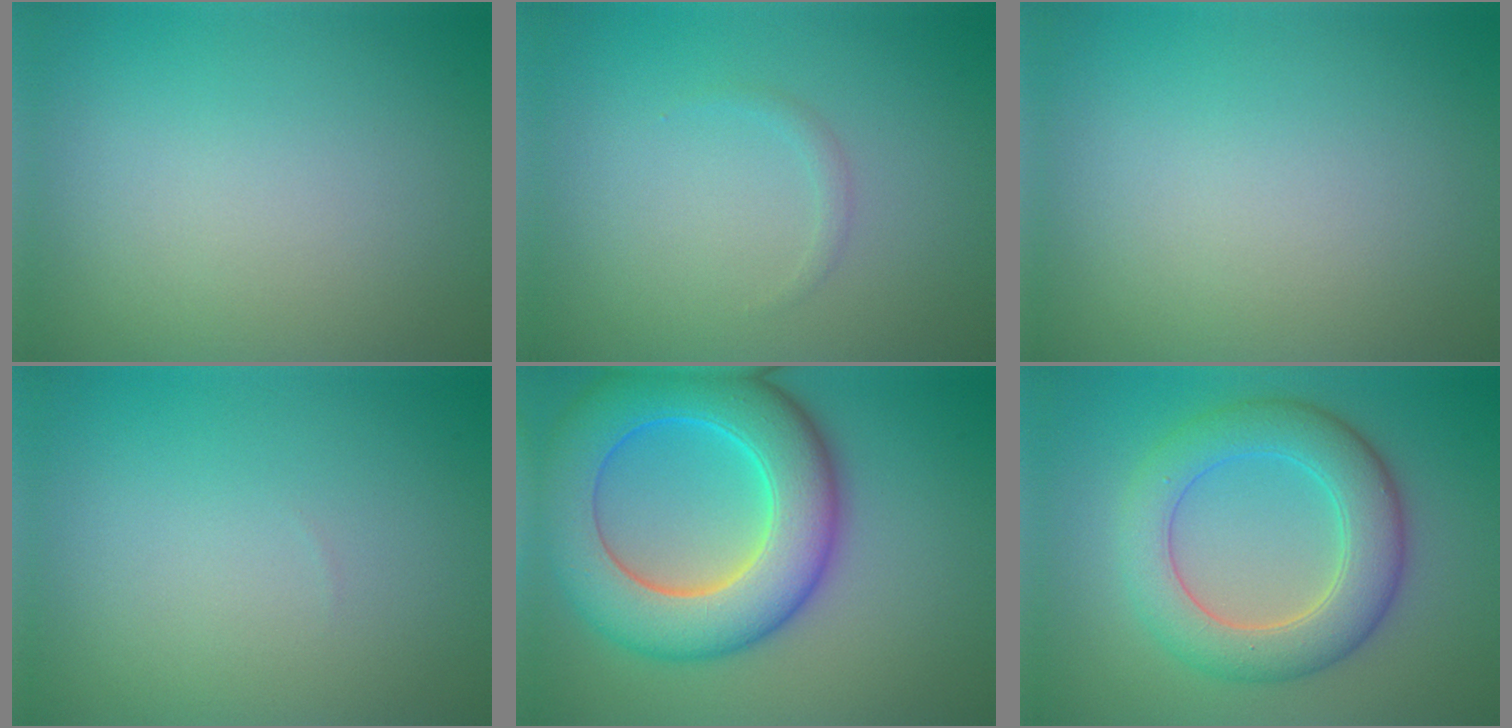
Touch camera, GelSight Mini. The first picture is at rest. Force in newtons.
{"total": 0.6, "press": 0.6, "slide": 0.1}
{"total": 0.0}
{"total": 0.0}
{"total": 10.8, "press": 10.8, "slide": 0.3}
{"total": 6.6, "press": 6.6, "slide": 0.1}